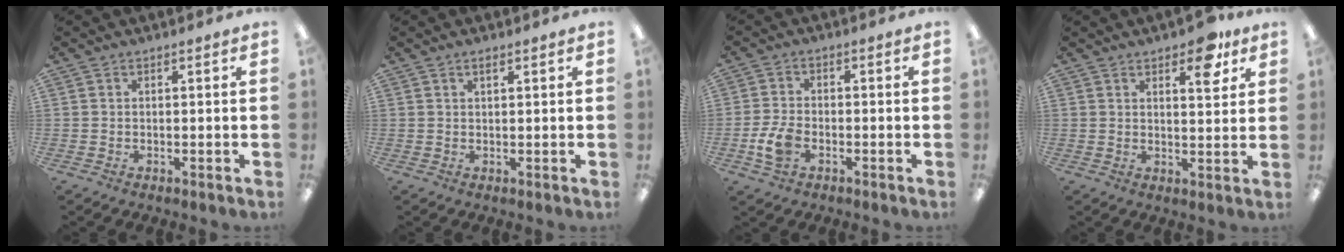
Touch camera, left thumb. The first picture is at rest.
{"total": 1.2, "force": [0.9, 0.3, 0.7], "torque": [-0.017, 0.001, 0.016]}
{"total": 6.0, "force": [-2.2, 3.7, 4.2], "torque": [-0.092, 0.007, -0.041]}
{"total": 8.0, "force": [5.2, 3.3, 5.2], "torque": [-0.058, -0.025, 0.081]}